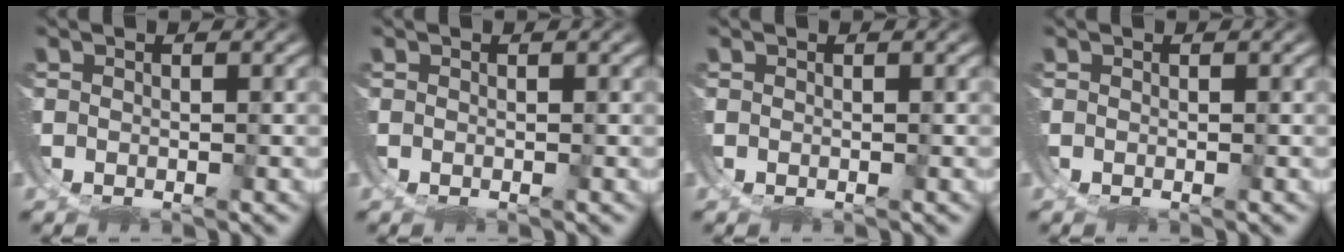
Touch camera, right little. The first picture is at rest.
{"total": 0.0}
{"total": 0.0}
{"total": 0.0}